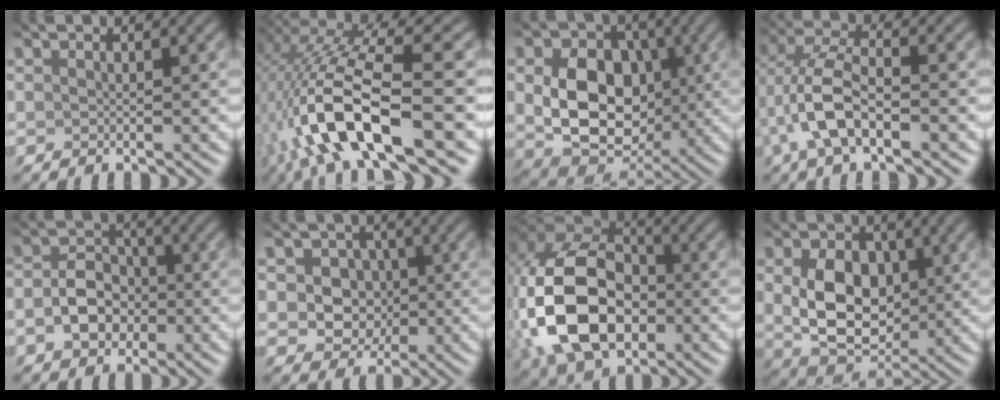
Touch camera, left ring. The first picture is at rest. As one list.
[{"total": 11.4, "force": [-4.8, 3.2, 9.9], "torque": [-0.195, 0.006, -0.085]}, {"total": 9.4, "force": [-0.7, 7.1, 6.0], "torque": [-0.114, -0.023, -0.006]}, {"total": 5.7, "force": [-2.6, 2.2, 4.6], "torque": [-0.103, 0.008, -0.051]}, {"total": 3.9, "force": [-2.1, 2.7, 1.8], "torque": [-0.032, -0.003, -0.039]}, {"total": 4.6, "force": [-0.6, 4.1, 2.0], "torque": [-0.031, -0.001, -0.013]}, {"total": 13.1, "force": [-3.4, 9.0, 8.9], "torque": [-0.199, -0.012, -0.071]}, {"total": 7.6, "force": [-0.5, 5.6, 5.1], "torque": [-0.105, -0.020, 0.004]}]